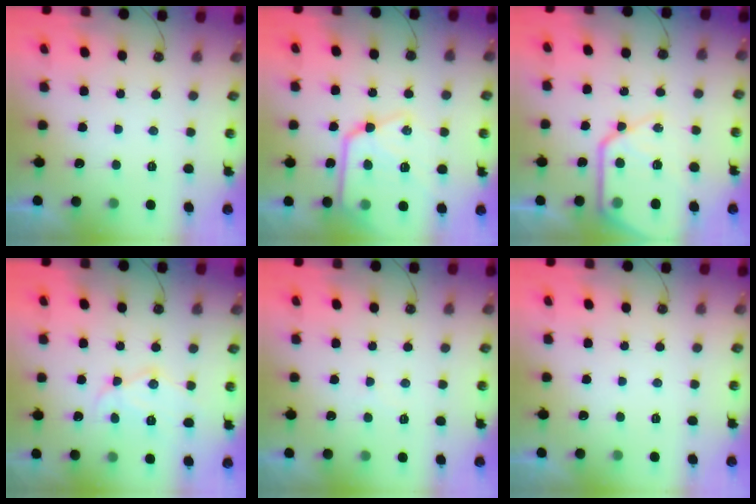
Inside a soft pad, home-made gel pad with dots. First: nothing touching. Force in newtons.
{"total": 17.6, "press": 17.5, "slide": 1.6}
{"total": 17.2, "press": 17.1, "slide": 2.0}
{"total": 11.4, "press": 11.3, "slide": 0.9}
{"total": 4.5, "press": 4.4, "slide": 0.6}
{"total": 0.0}